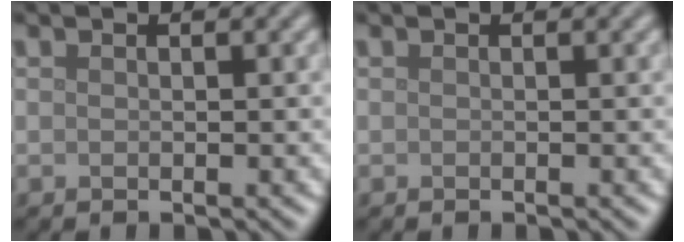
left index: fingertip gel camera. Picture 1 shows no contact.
{"total": 0.0}